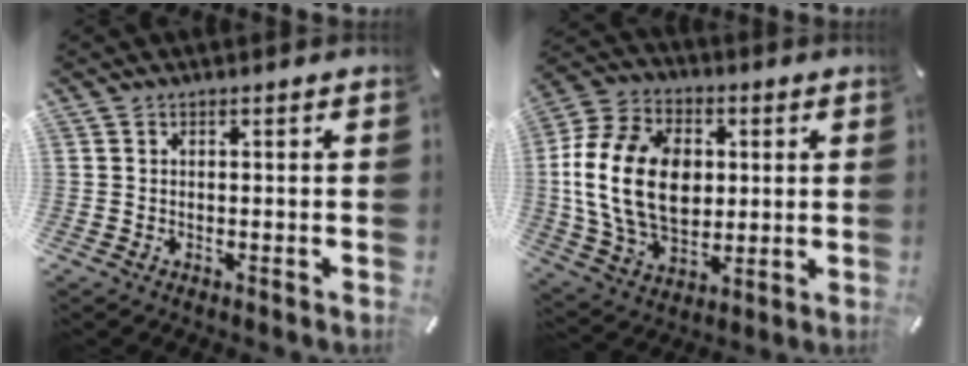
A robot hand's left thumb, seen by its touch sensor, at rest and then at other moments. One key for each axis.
{"total": 18.8, "fx": 1.1, "fy": 13.8, "fz": 12.8, "tx": -0.280, "ty": 0.010, "tz": 0.016}